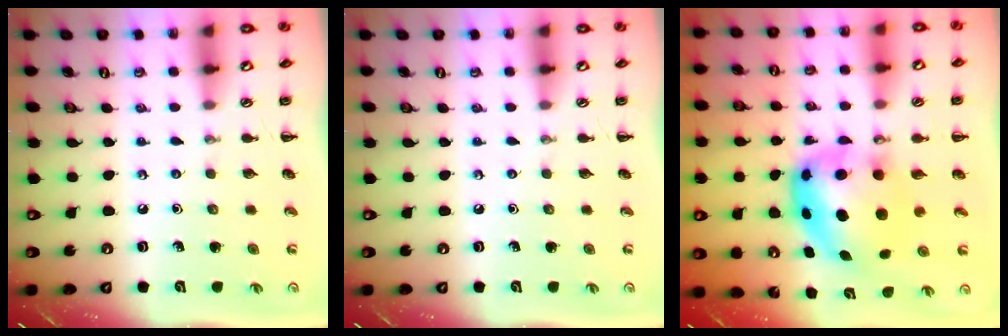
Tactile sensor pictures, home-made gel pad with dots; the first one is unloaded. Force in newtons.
{"total": 0.0}
{"total": 7.7, "press": 7.4, "slide": 2.2}